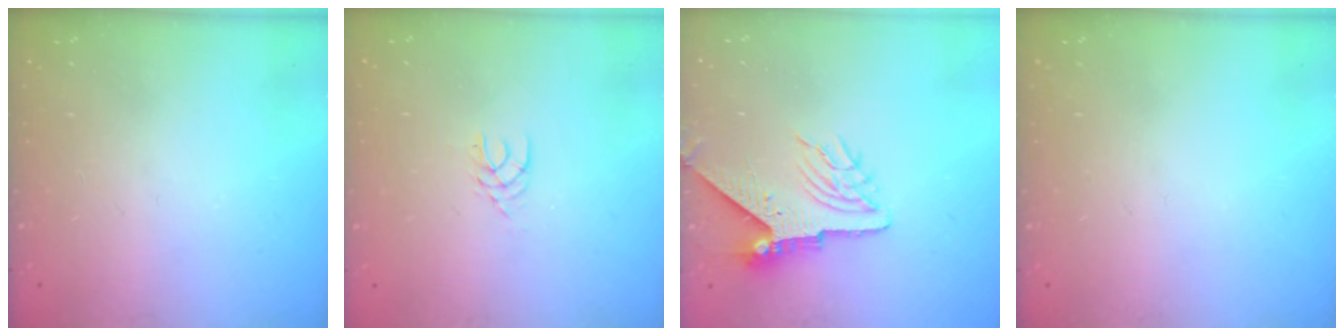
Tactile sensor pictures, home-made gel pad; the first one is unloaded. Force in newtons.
{"total": 2.9, "press": 2.9, "slide": 0.4}
{"total": 8.4, "press": 8.3, "slide": 1.2}
{"total": 0.0}